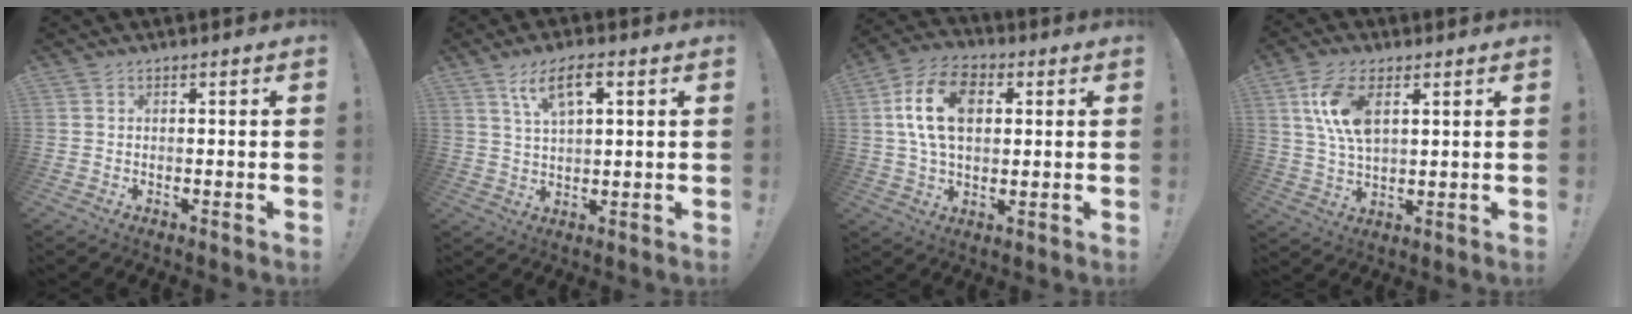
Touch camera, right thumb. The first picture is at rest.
{"total": 7.9, "force": [3.8, 2.8, 6.4], "torque": [-0.111, -0.001, 0.067]}
{"total": 15.5, "force": [3.3, 10.1, 11.2], "torque": [-0.204, 0.006, 0.060]}
{"total": 10.4, "force": [3.6, 5.2, 8.3], "torque": [-0.173, -0.002, 0.066]}